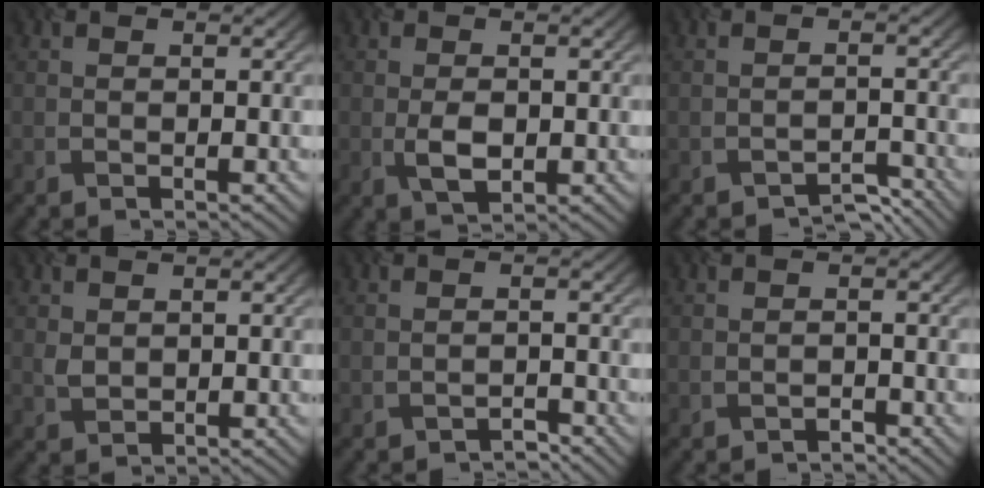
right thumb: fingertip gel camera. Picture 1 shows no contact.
{"total": 2.9, "force": [-0.8, 1.8, 2.1], "torque": [-0.056, -0.005, -0.008]}
{"total": 3.0, "force": [-2.9, 0.5, -0.1], "torque": [0.003, 0.002, -0.040]}
{"total": 1.5, "force": [0.6, 1.3, 0.5], "torque": [-0.025, 0.006, 0.017]}
{"total": 1.9, "force": [-1.7, 0.0, -0.7], "torque": [0.011, 0.002, -0.030]}
{"total": 1.4, "force": [-1.1, 0.0, -0.7], "torque": [0.010, 0.000, -0.019]}